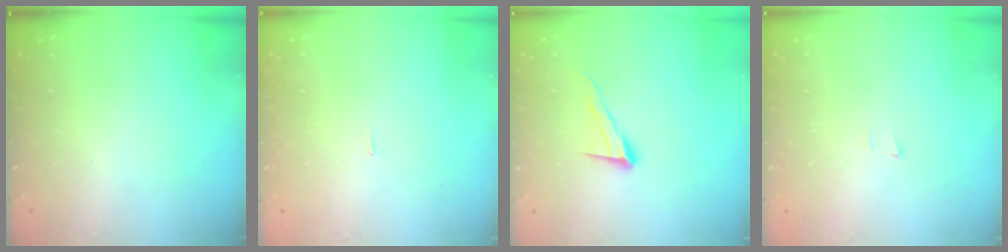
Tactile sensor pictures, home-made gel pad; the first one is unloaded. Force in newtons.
{"total": 2.2, "press": 2.2, "slide": 0.1}
{"total": 9.8, "press": 9.8, "slide": 0.6}
{"total": 3.5, "press": 2.3, "slide": 2.6}